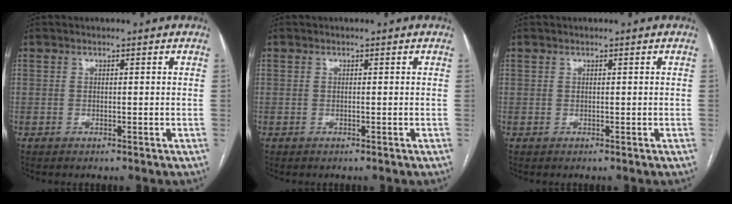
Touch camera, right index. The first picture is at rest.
{"total": 0.0}
{"total": 0.0}